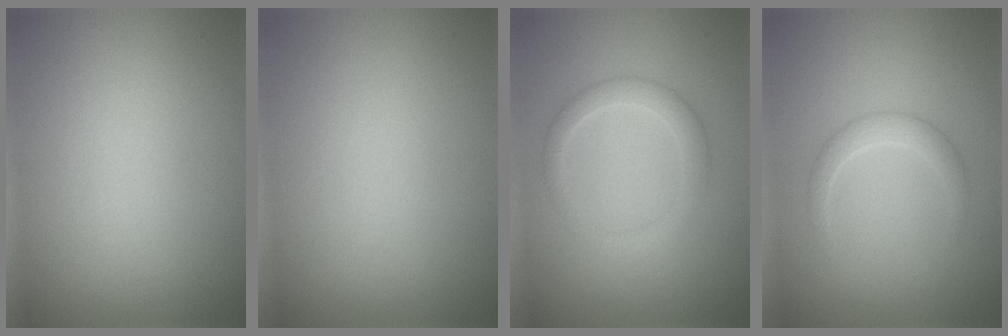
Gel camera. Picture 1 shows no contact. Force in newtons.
{"total": 0.0}
{"total": 2.2, "press": 2.2, "slide": 0.0}
{"total": 1.6, "press": 1.6, "slide": 0.1}